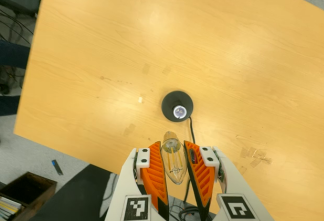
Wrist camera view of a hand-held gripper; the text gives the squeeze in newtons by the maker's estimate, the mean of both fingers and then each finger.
{"total": 12.8, "left": 13.7, "right": 11.8}